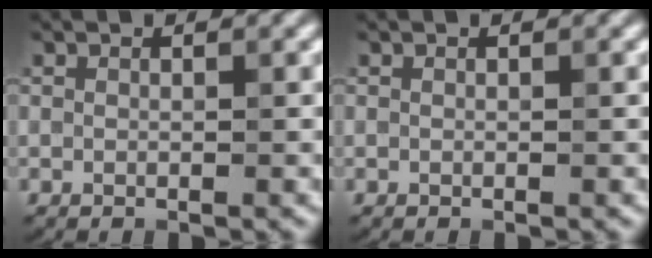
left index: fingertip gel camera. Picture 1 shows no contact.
{"total": 0.0}